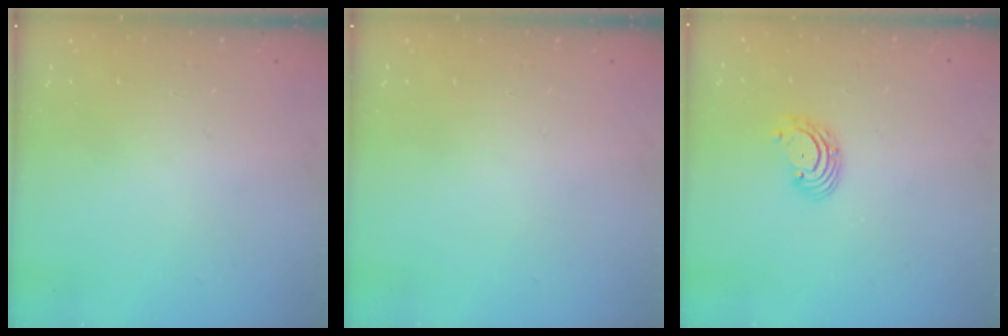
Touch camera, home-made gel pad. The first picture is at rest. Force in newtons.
{"total": 0.0}
{"total": 2.7, "press": 2.7, "slide": 0.1}